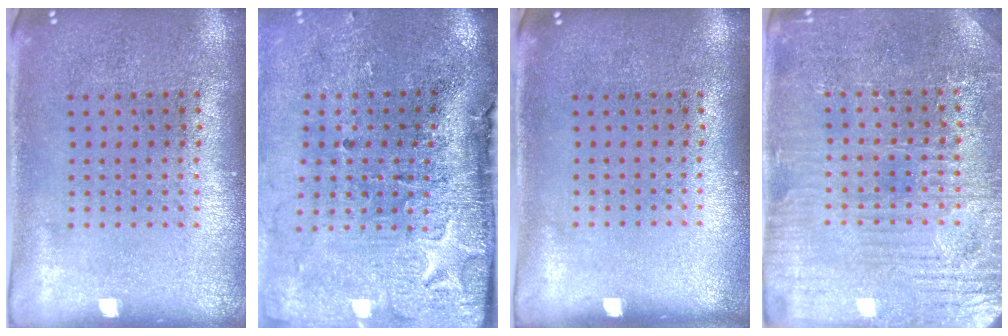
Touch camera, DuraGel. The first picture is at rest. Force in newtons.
{"total": 4.8, "press": 3.8, "slide": 3.0}
{"total": 0.0}
{"total": 3.8, "press": 3.7, "slide": 0.6}